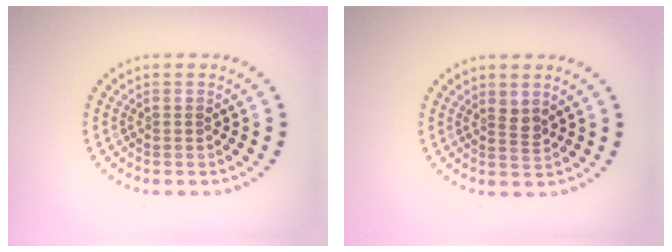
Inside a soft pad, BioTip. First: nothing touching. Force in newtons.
{"total": 1.3, "press": 1.0, "slide": 0.8}